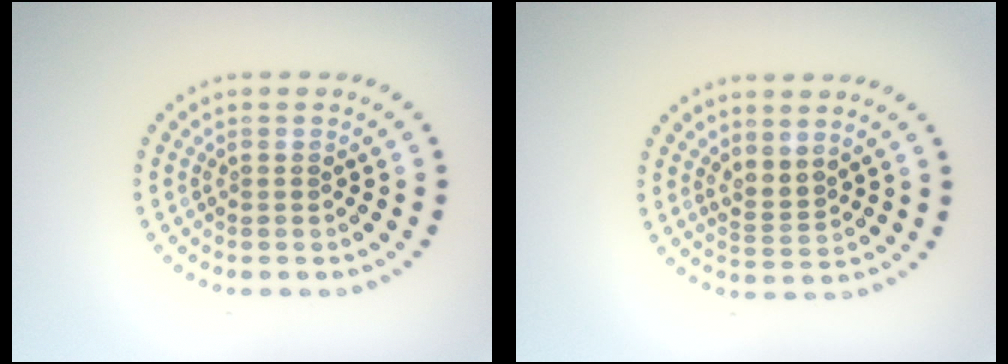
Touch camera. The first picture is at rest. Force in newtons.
{"total": 1.8, "press": 1.4, "slide": 1.2}